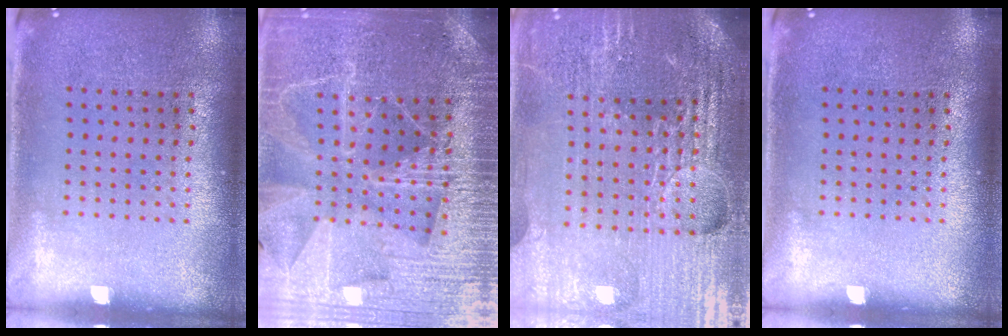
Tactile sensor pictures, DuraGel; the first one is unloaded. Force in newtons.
{"total": 4.7, "press": 4.3, "slide": 1.8}
{"total": 5.9, "press": 5.3, "slide": 2.6}
{"total": 0.0}